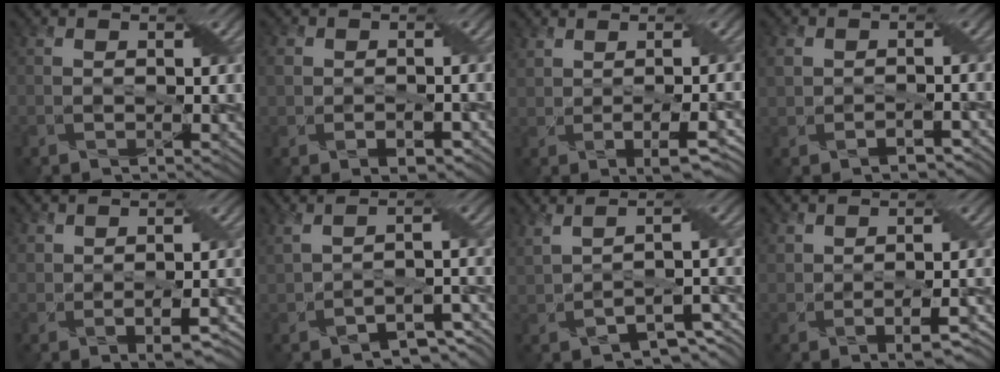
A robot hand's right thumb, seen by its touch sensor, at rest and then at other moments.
{"total": 4.0, "force": [-1.0, 3.0, 2.5], "torque": [-0.046, -0.009, -0.016]}
{"total": 4.6, "force": [-0.2, 1.6, 4.3], "torque": [-0.079, 0.000, 0.003]}
{"total": 4.0, "force": [-1.4, 2.9, 2.3], "torque": [-0.041, -0.008, -0.024]}
{"total": 4.6, "force": [-0.4, 2.9, 3.5], "torque": [-0.062, -0.009, 0.002]}
{"total": 5.4, "force": [-2.2, 2.4, 4.3], "torque": [-0.081, -0.006, -0.032]}
{"total": 5.8, "force": [-0.5, 2.2, 5.4], "torque": [-0.104, -0.006, 0.008]}
{"total": 5.1, "force": [-0.6, 3.0, 4.0], "torque": [-0.073, -0.008, -0.003]}